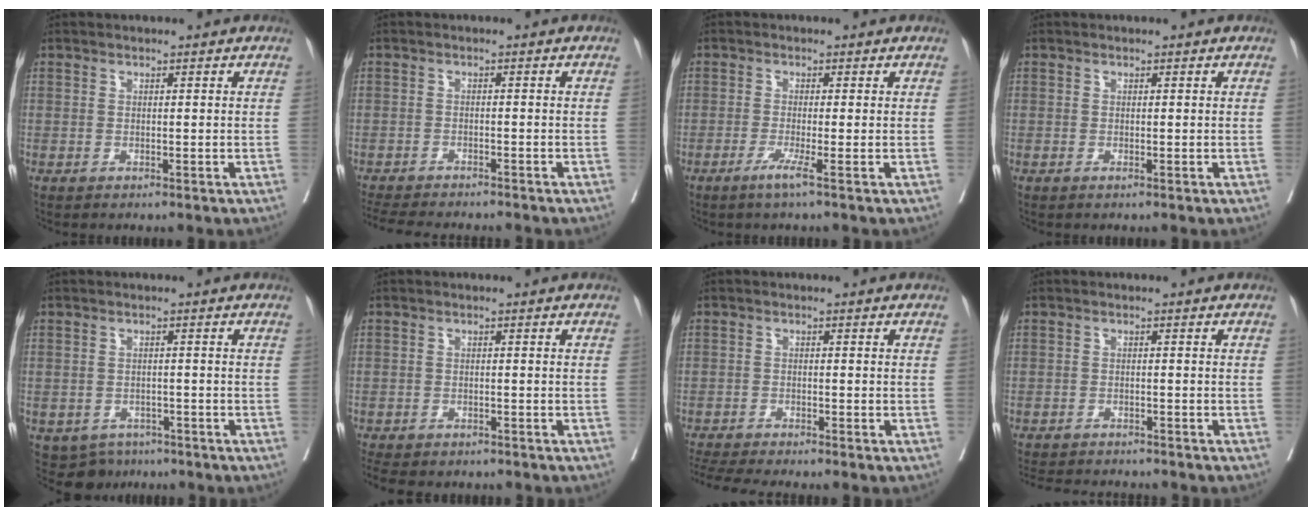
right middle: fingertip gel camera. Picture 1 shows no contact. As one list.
[{"total": 10.9, "force": [-9.9, 0.9, 4.3], "torque": [-0.068, -0.014, -0.137]}, {"total": 2.5, "force": [-1.0, -1.5, 1.8], "torque": [-0.032, -0.007, -0.025]}, {"total": 0.9, "force": [0.3, -0.8, 0.0], "torque": [0.001, -0.002, 0.001]}, {"total": 4.1, "force": [-2.8, 2.9, 0.6], "torque": [0.001, 0.004, -0.037]}, {"total": 7.7, "force": [-6.7, 2.3, 3.2], "torque": [-0.056, -0.001, -0.088]}, {"total": 6.6, "force": [-5.9, -1.3, 2.6], "torque": [-0.040, -0.014, -0.099]}, {"total": 9.3, "force": [-8.8, 1.0, 3.0], "torque": [-0.046, -0.006, -0.118]}]